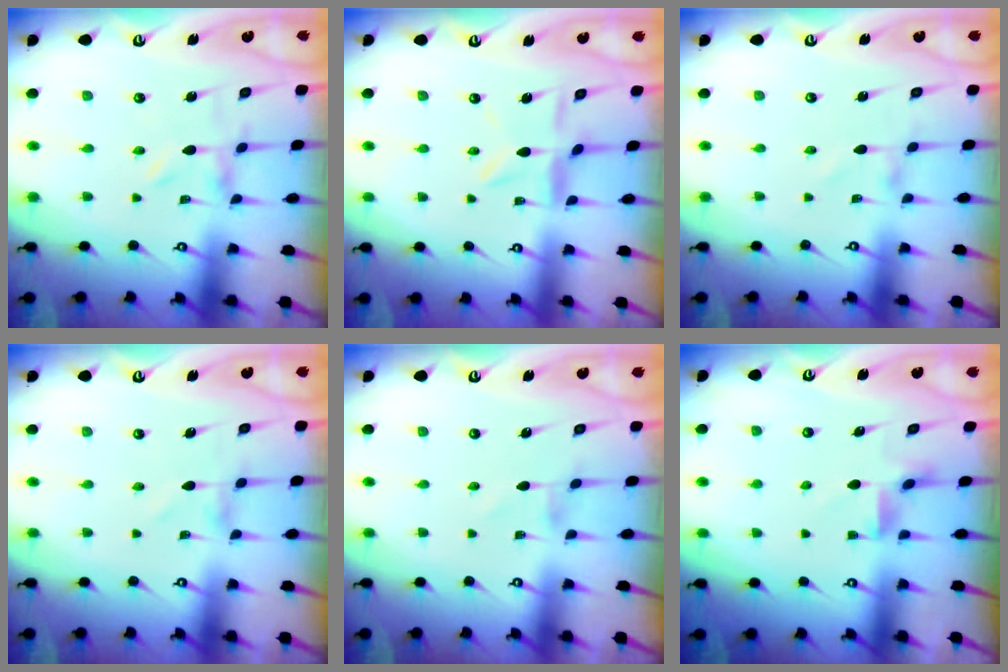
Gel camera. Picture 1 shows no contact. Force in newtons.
{"total": 5.0, "press": 5.0, "slide": 0.5}
{"total": 1.0, "press": 1.0, "slide": 0.1}
{"total": 0.0}
{"total": 0.6, "press": 0.5, "slide": 0.3}
{"total": 4.0, "press": 3.9, "slide": 0.6}